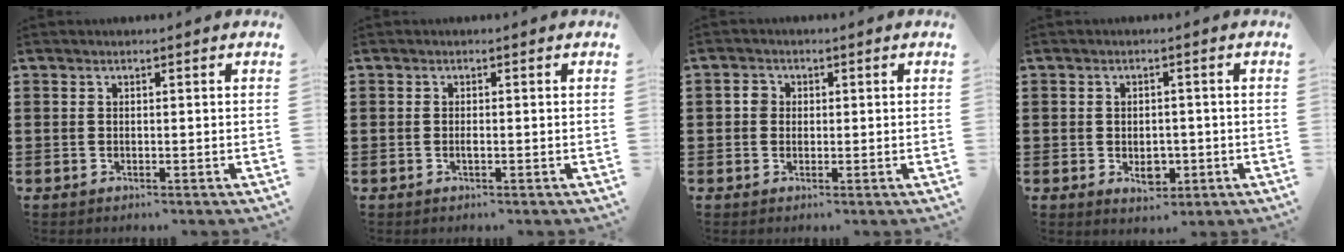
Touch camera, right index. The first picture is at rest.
{"total": 0.6, "force": [-0.2, 0.1, 0.5], "torque": [-0.010, -0.004, -0.002]}
{"total": 1.5, "force": [0.2, 1.3, 0.6], "torque": [-0.014, 0.007, 0.003]}
{"total": 3.7, "force": [-0.8, 2.6, 2.5], "torque": [-0.032, -0.003, -0.017]}